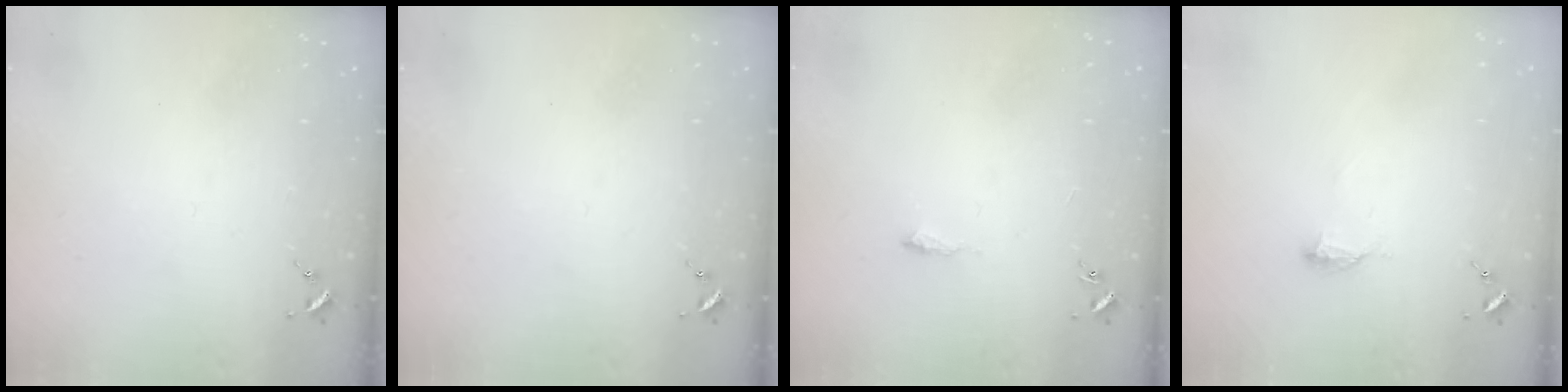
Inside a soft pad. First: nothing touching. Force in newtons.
{"total": 0.0}
{"total": 4.5, "press": 4.4, "slide": 0.5}
{"total": 6.8, "press": 6.8, "slide": 0.8}